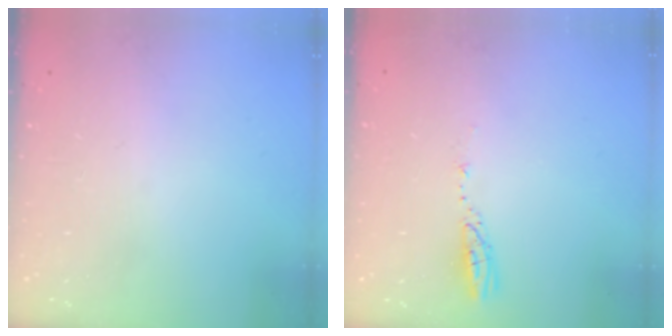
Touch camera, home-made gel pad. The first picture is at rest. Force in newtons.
{"total": 3.5, "press": 3.5, "slide": 0.2}